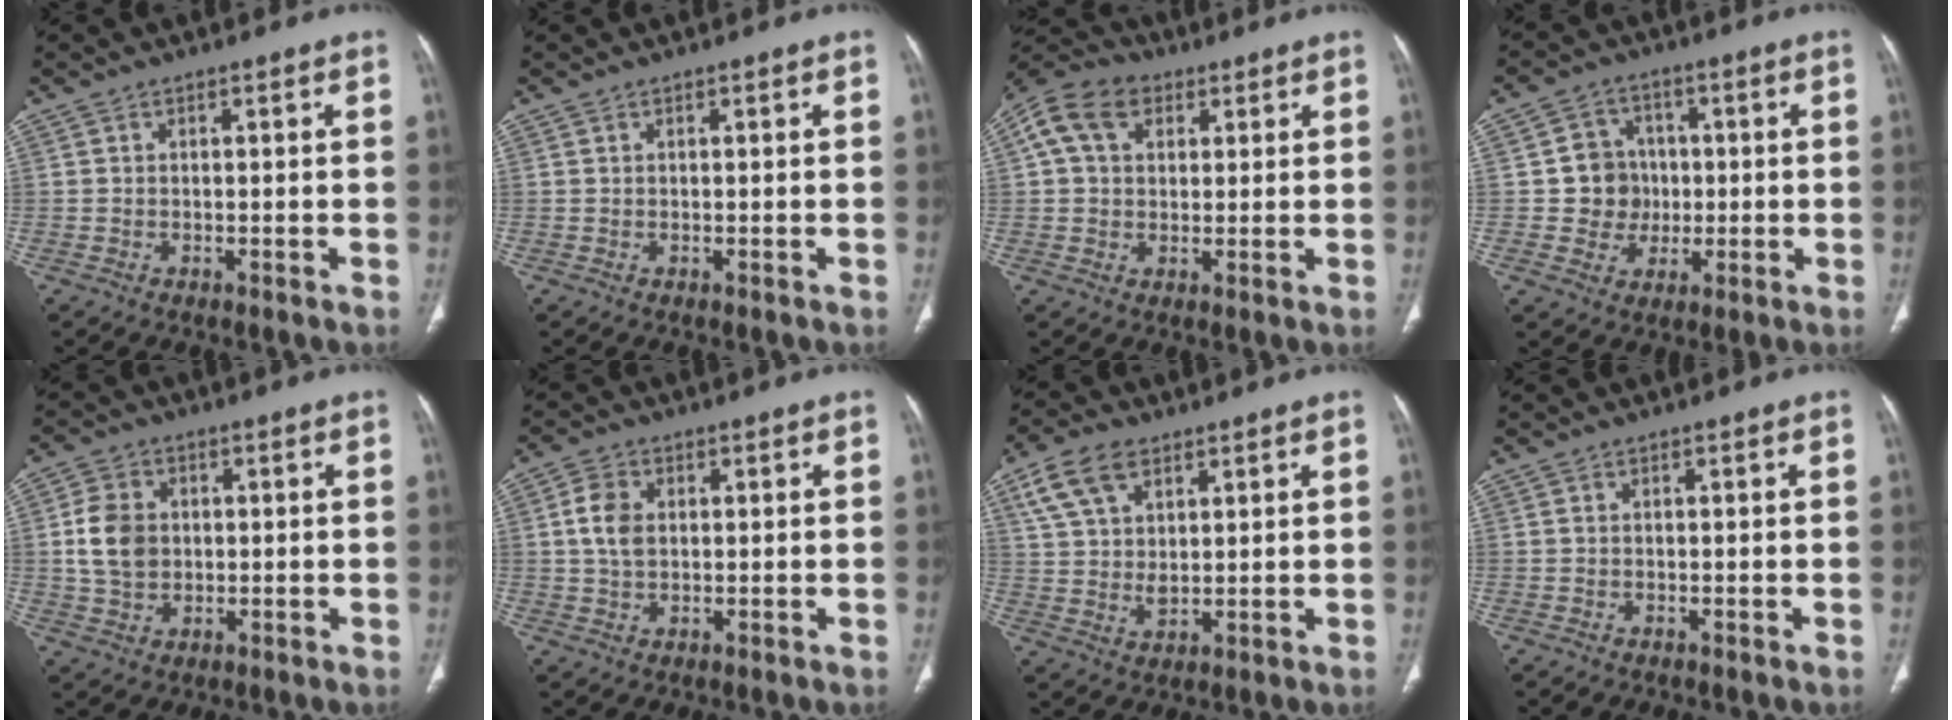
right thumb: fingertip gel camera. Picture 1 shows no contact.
{"total": 0.0}
{"total": 10.8, "force": [3.7, 7.8, 6.5], "torque": [-0.114, 0.020, 0.059]}
{"total": 7.8, "force": [-0.1, 7.4, 2.2], "torque": [0.004, 0.014, -0.001]}
{"total": 8.0, "force": [0.7, 6.3, 4.9], "torque": [-0.080, 0.002, 0.014]}
{"total": 5.2, "force": [0.7, 3.6, 3.7], "torque": [-0.073, 0.004, 0.012]}
{"total": 10.2, "force": [5.1, 5.9, 6.6], "torque": [-0.123, -0.009, 0.101]}
{"total": 0.0}